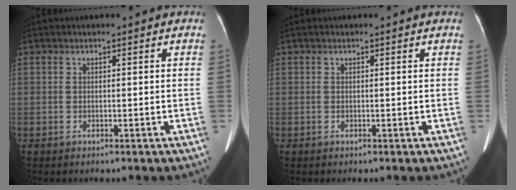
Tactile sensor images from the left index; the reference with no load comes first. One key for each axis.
{"total": 0.0}